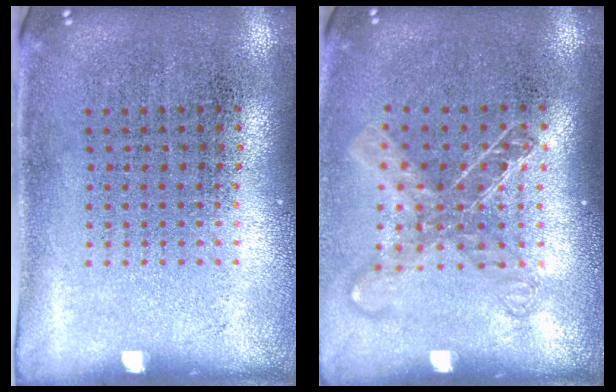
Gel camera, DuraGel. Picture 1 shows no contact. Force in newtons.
{"total": 1.4, "press": 1.2, "slide": 0.8}